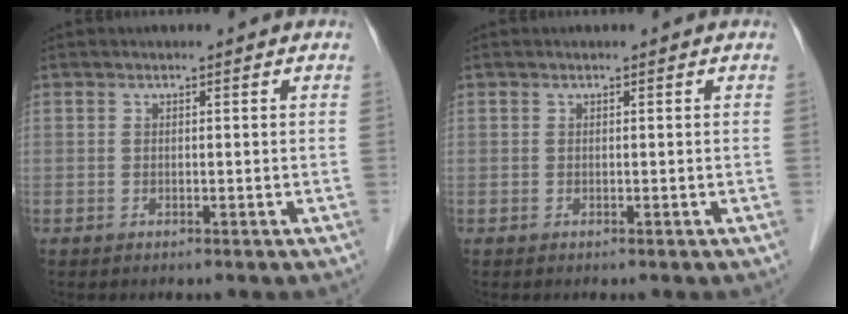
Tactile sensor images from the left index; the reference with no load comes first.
{"total": 0.0}